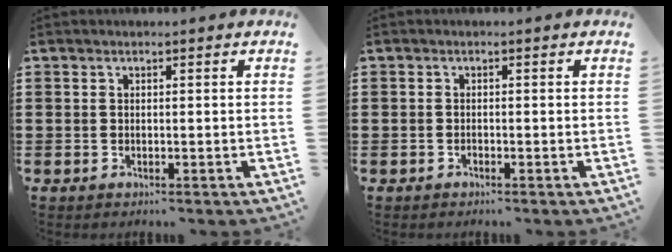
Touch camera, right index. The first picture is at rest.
{"total": 0.6, "force": [-0.5, 0.2, 0.2], "torque": [-0.006, -0.001, -0.010]}